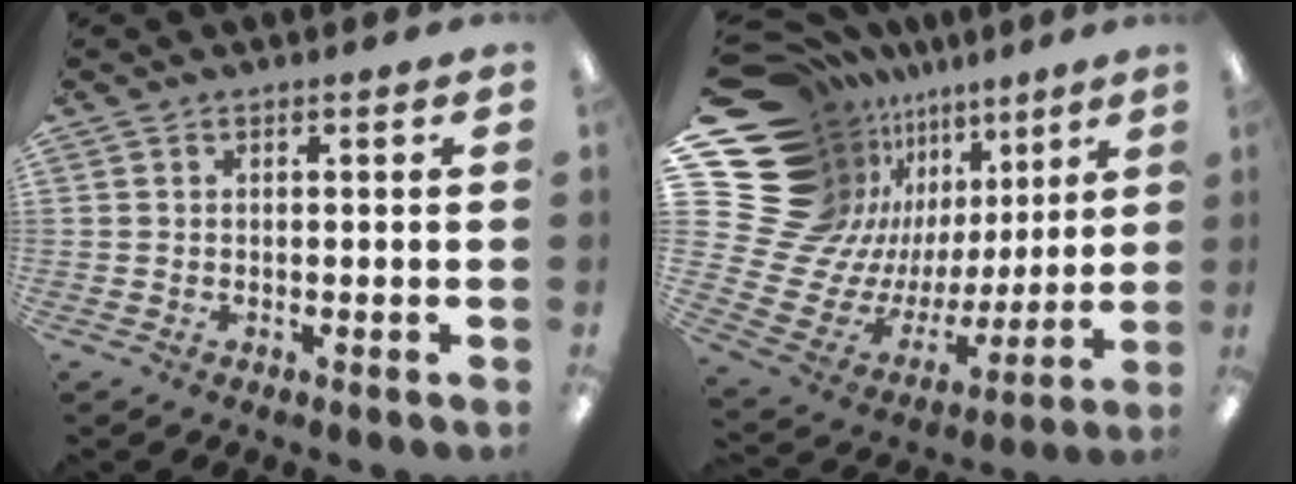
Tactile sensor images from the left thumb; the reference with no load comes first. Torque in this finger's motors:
{"motor_torque": [0.56, 0.89, 1.29, -1.48, 0.06]}